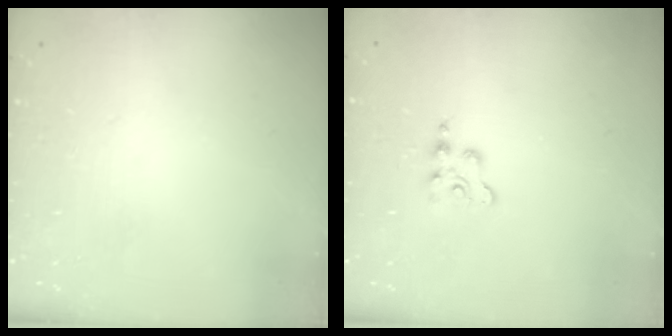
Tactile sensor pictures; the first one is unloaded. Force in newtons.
{"total": 2.7, "press": 2.7, "slide": 0.5}